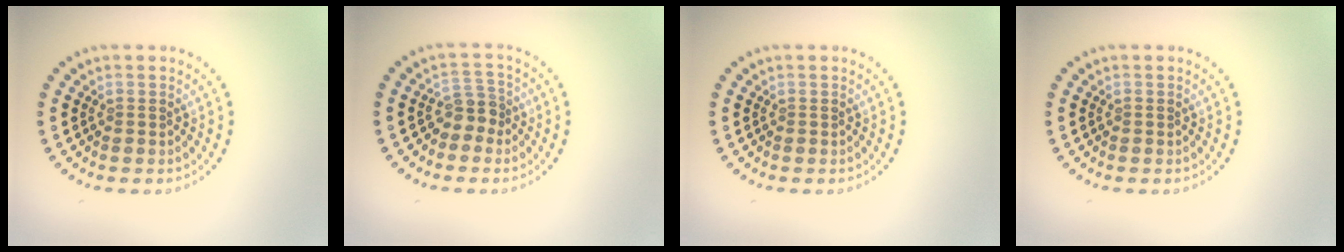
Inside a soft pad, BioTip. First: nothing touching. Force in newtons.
{"total": 2.1, "press": 1.6, "slide": 1.4}
{"total": 0.0}
{"total": 0.0}